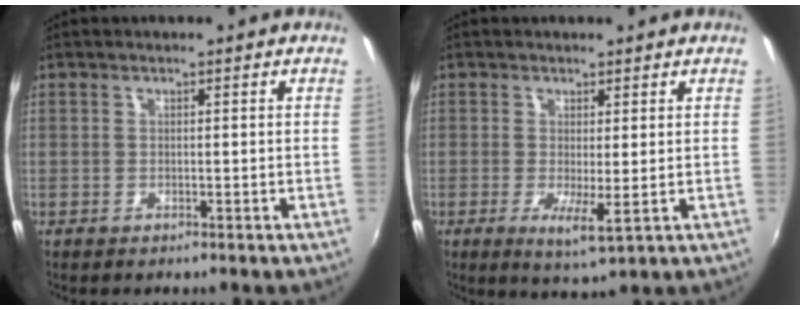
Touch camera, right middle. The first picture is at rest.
{"total": 4.4, "force": [-0.6, 0.5, 4.3], "torque": [-0.081, -0.014, -0.008]}